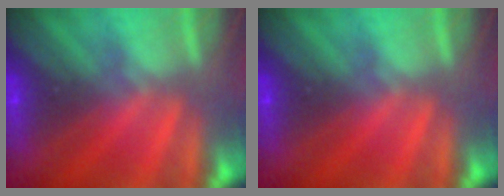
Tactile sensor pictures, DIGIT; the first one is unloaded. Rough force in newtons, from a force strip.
{"total": 0.0}